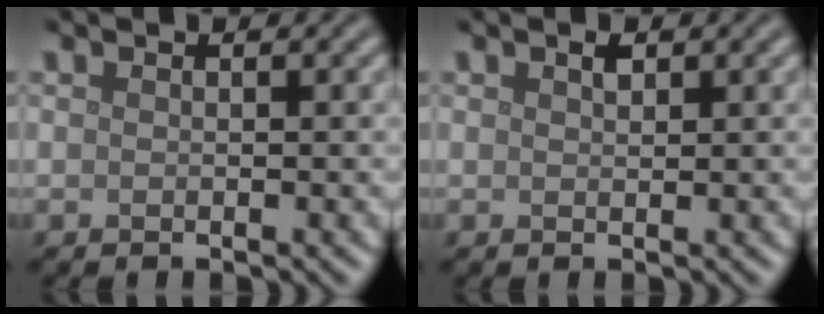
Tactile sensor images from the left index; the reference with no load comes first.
{"total": 0.8, "force": [0.5, 0.4, 0.5], "torque": [-0.012, 0.001, 0.010]}